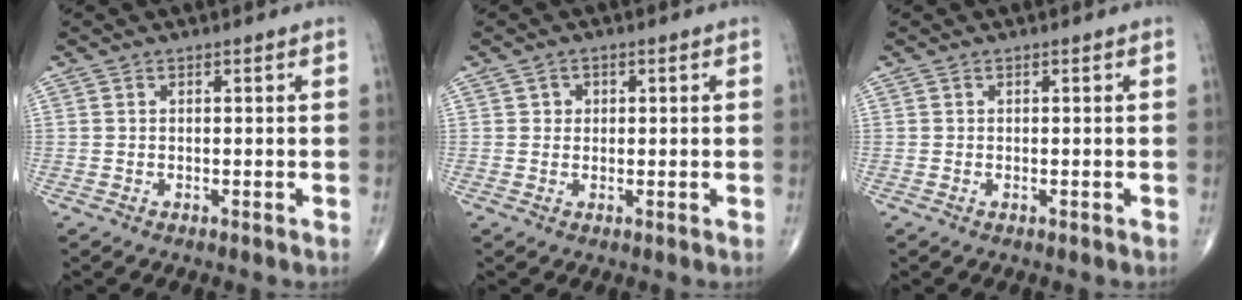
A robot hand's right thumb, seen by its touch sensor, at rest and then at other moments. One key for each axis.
{"total": 1.7, "fx": 0.4, "fy": 1.6, "fz": 0.6, "tx": 0.001, "ty": 0.001, "tz": 0.003}
{"total": 0.0}